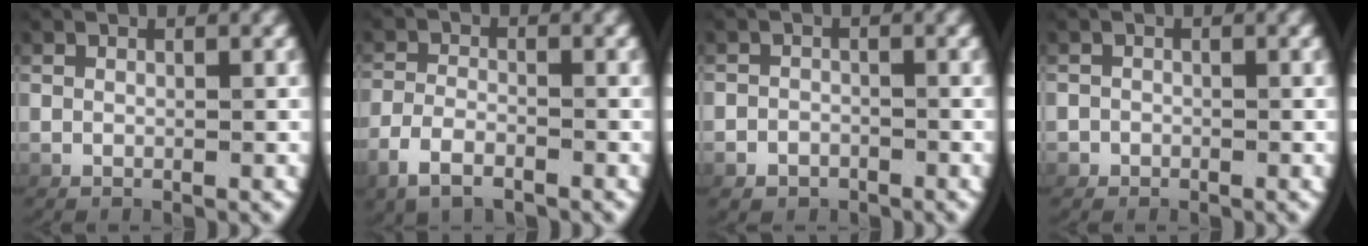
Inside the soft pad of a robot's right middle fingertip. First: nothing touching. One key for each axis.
{"total": 2.6, "fx": -1.9, "fy": 0.9, "fz": 1.5, "tx": -0.037, "ty": -0.004, "tz": -0.029}
{"total": 1.7, "fx": -1.4, "fy": 1.0, "fz": -0.1, "tx": 0.003, "ty": -0.006, "tz": -0.022}
{"total": 0.9, "fx": -0.6, "fy": 0.5, "fz": -0.3, "tx": 0.005, "ty": -0.005, "tz": -0.009}